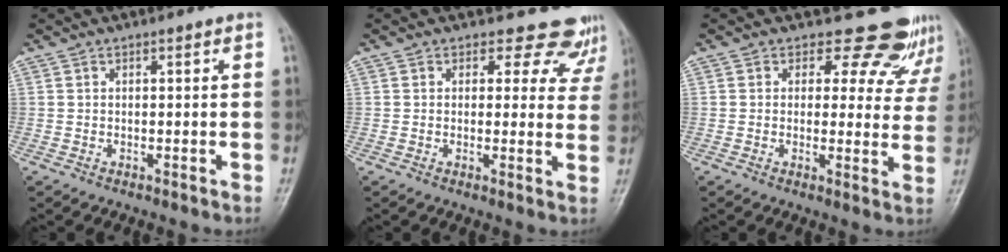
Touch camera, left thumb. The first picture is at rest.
{"total": 9.0, "force": [7.7, 4.7, 0.5], "torque": [0.051, -0.039, 0.061]}
{"total": 11.3, "force": [9.8, 5.4, 1.3], "torque": [0.040, -0.063, 0.092]}